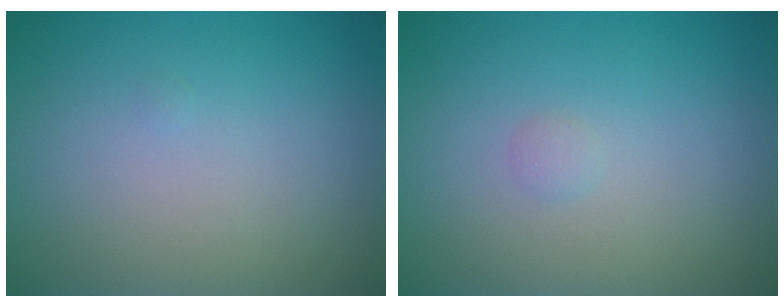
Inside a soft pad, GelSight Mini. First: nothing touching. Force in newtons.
{"total": 0.5, "press": 0.5, "slide": 0.1}